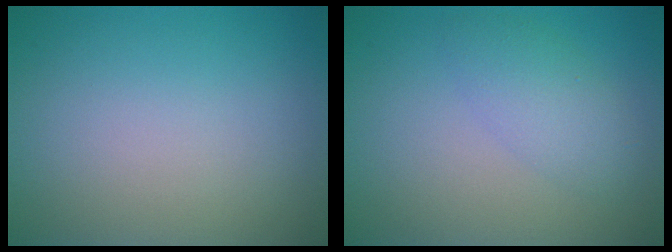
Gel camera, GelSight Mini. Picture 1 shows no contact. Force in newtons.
{"total": 2.8, "press": 2.8, "slide": 0.1}